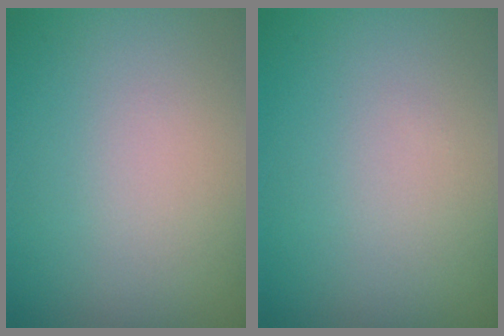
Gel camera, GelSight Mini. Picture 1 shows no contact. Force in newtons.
{"total": 0.0}